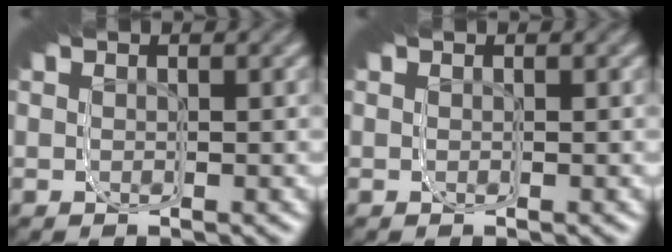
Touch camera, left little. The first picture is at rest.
{"total": 0.0}